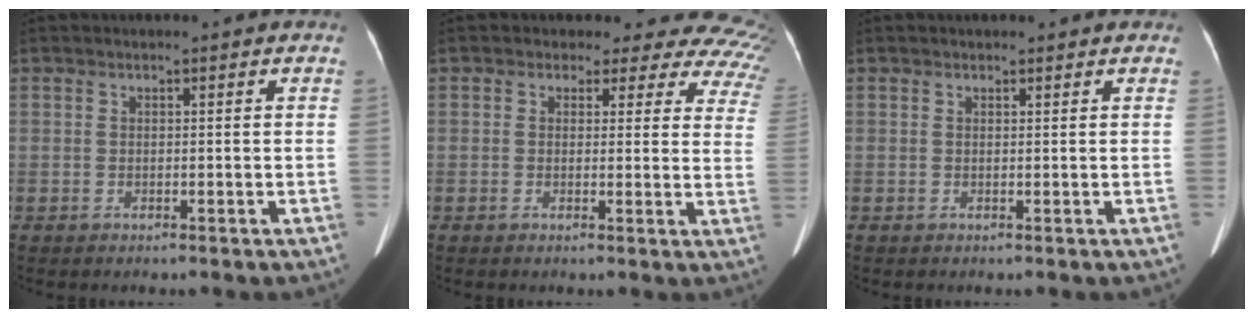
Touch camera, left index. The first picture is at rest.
{"total": 12.9, "force": [10.4, 7.0, 3.2], "torque": [-0.007, -0.030, 0.079]}
{"total": 2.6, "force": [2.3, 0.8, 1.0], "torque": [-0.009, 0.009, 0.025]}